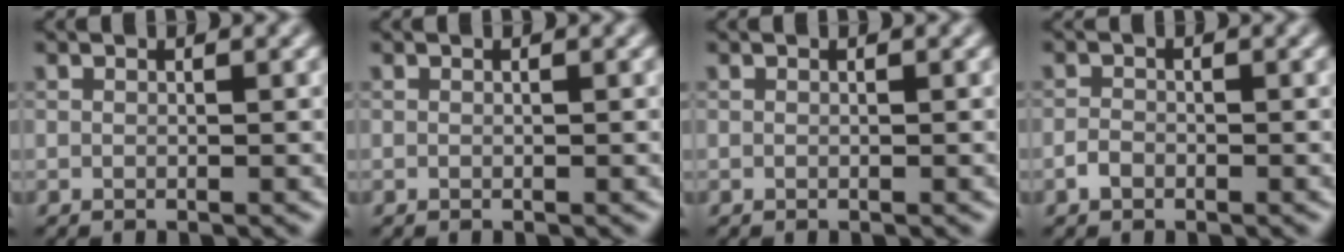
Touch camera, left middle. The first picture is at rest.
{"total": 0.0}
{"total": 0.0}
{"total": 0.9, "force": [-0.6, 0.6, 0.4], "torque": [-0.006, 0.004, -0.014]}